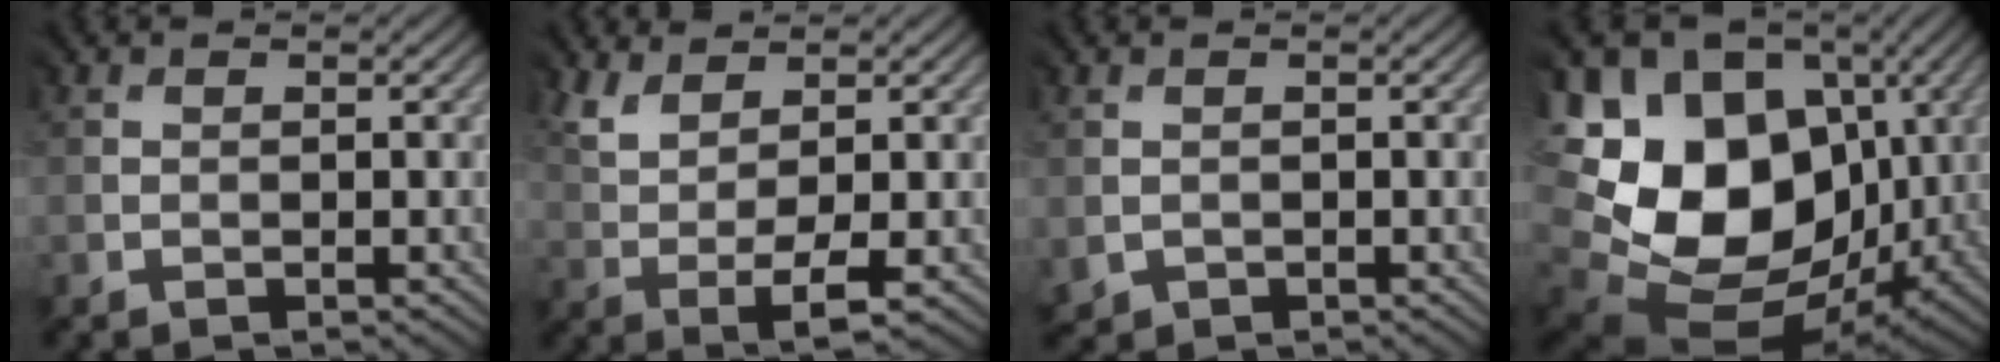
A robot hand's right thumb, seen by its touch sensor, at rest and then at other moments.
{"total": 5.0, "force": [2.4, 1.6, 4.0], "torque": [-0.090, -0.003, 0.051]}
{"total": 1.0, "force": [-0.1, 1.0, -0.3], "torque": [0.000, -0.004, -0.001]}
{"total": 18.1, "force": [2.2, 14.3, 10.8], "torque": [-0.245, -0.026, 0.078]}